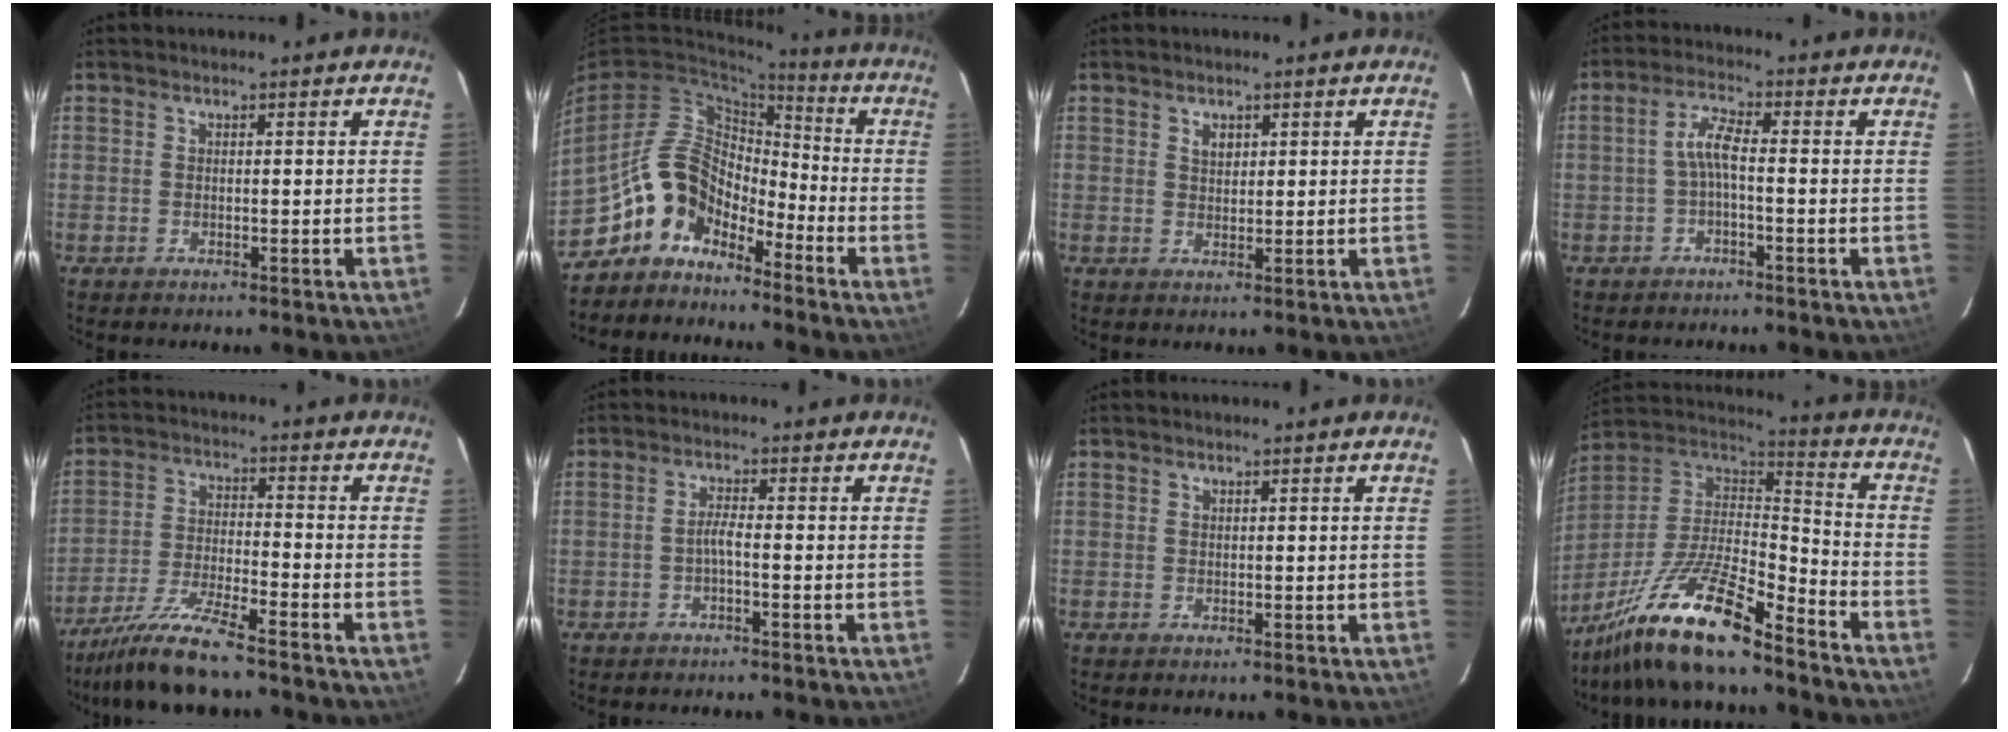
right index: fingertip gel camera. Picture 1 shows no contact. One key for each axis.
{"total": 10.0, "fx": -7.2, "fy": 6.0, "fz": 3.6, "tx": -0.070, "ty": 0.037, "tz": -0.145}
{"total": 2.0, "fx": 1.0, "fy": 1.4, "fz": 1.1, "tx": -0.015, "ty": 0.004, "tz": 0.018}
{"total": 3.7, "fx": -1.1, "fy": 0.7, "fz": 3.5, "tx": -0.078, "ty": 0.011, "tz": -0.024}
{"total": 10.7, "fx": -9.2, "fy": 0.6, "fz": 5.4, "tx": -0.117, "ty": -0.008, "tz": -0.169}
{"total": 1.8, "fx": -1.0, "fy": 0.0, "fz": 1.5, "tx": -0.031, "ty": 0.003, "tz": -0.020}
{"total": 0.0}
{"total": 18.8, "fx": -14.2, "fy": 3.2, "fz": 12.0, "tx": -0.248, "ty": -0.016, "tz": -0.267}